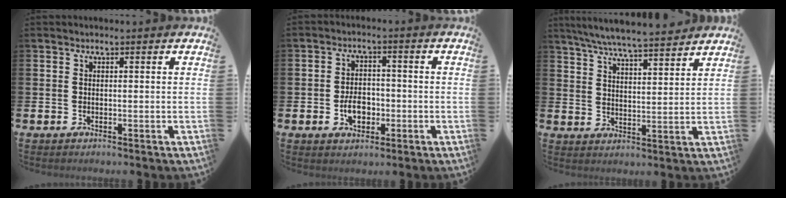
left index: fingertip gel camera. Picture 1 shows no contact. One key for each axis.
{"total": 4.3, "fx": -1.2, "fy": 2.9, "fz": 2.8, "tx": -0.031, "ty": -0.004, "tz": -0.029}
{"total": 6.5, "fx": 6.3, "fy": 0.2, "fz": 1.7, "tx": -0.055, "ty": -0.038, "tz": 0.110}